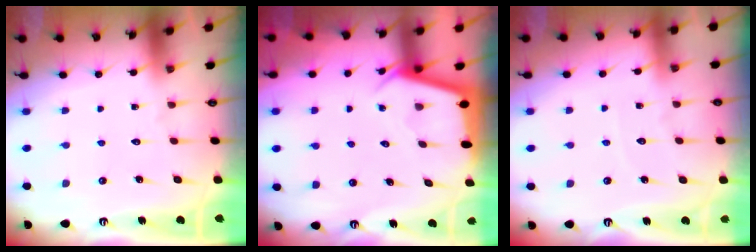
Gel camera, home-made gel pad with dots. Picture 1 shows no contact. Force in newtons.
{"total": 2.9, "press": 2.9, "slide": 0.3}
{"total": 2.3, "press": 2.2, "slide": 0.3}